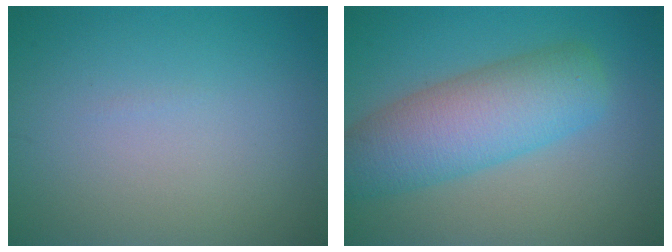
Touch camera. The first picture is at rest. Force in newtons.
{"total": 7.3, "press": 7.3, "slide": 0.3}